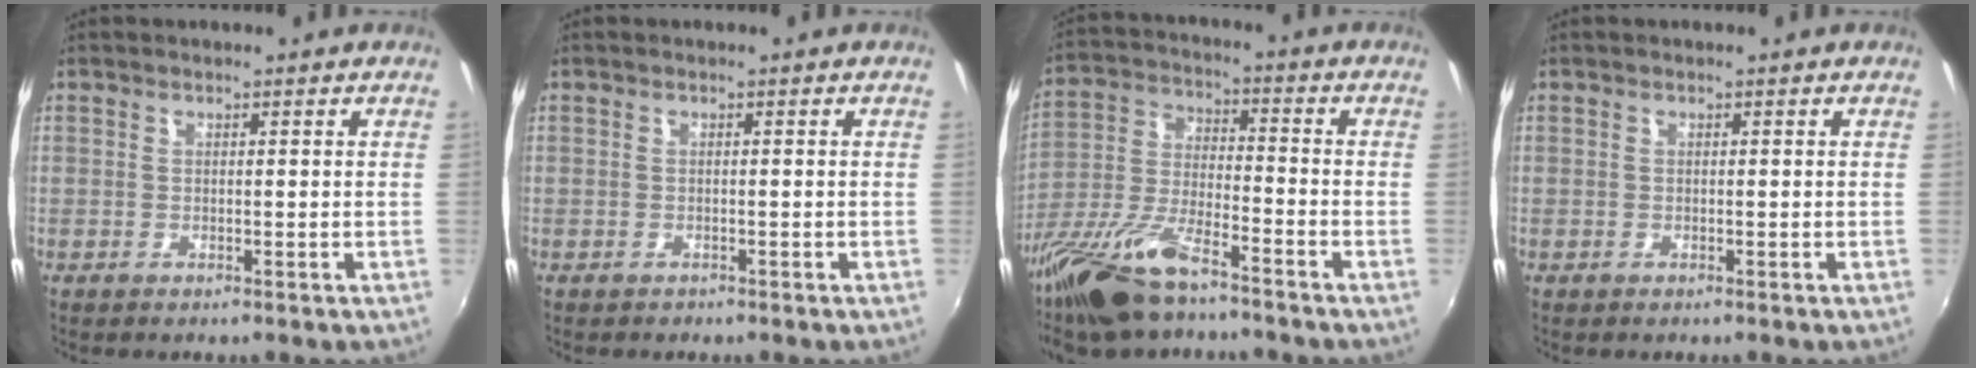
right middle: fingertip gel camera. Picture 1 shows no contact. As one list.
[{"total": 0.5, "force": [-0.3, 0.4, 0.0], "torque": [-0.002, -0.001, -0.003]}, {"total": 15.8, "force": [-11.7, 4.2, 9.7], "torque": [-0.213, -0.026, -0.228]}, {"total": 0.0}]